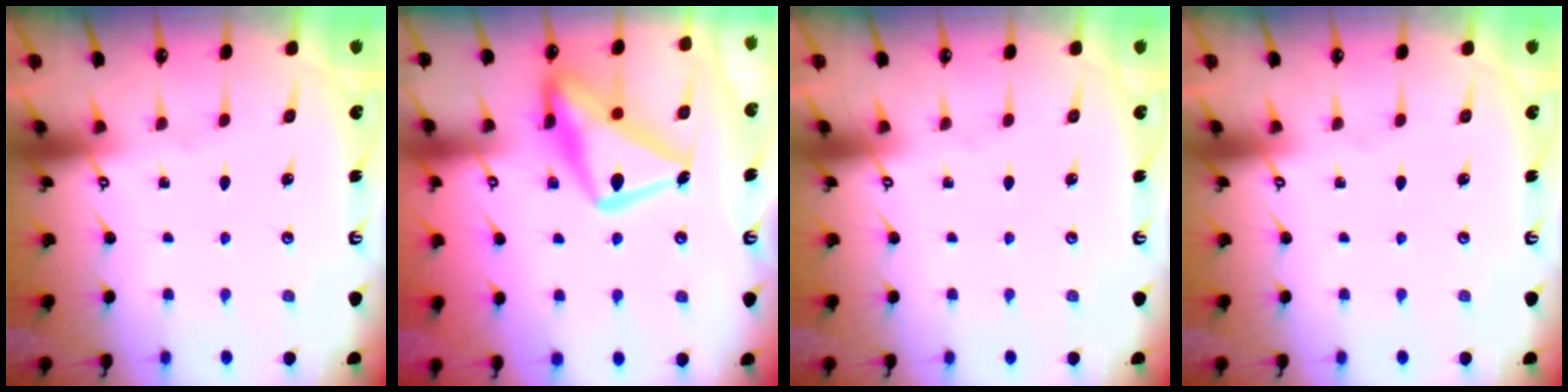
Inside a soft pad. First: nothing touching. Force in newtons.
{"total": 18.9, "press": 18.9, "slide": 1.3}
{"total": 0.0}
{"total": 0.0}